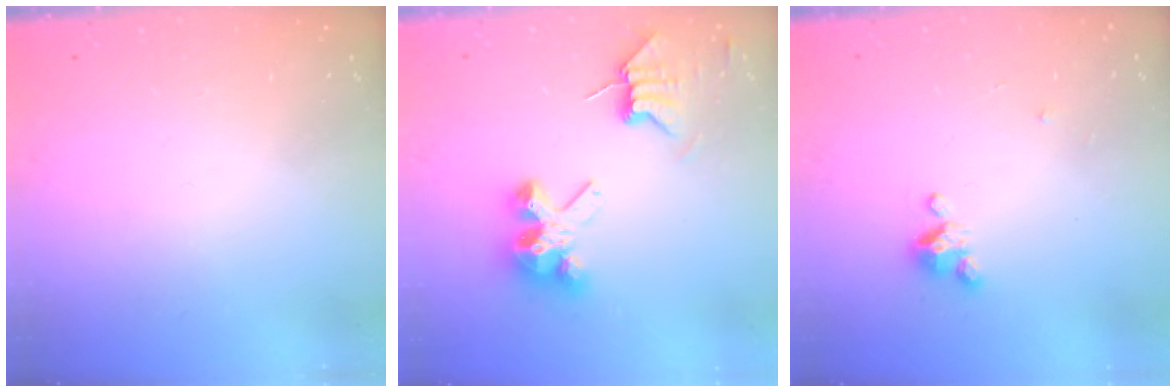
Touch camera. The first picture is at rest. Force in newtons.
{"total": 7.3, "press": 7.3, "slide": 0.6}
{"total": 2.9, "press": 2.9, "slide": 0.3}